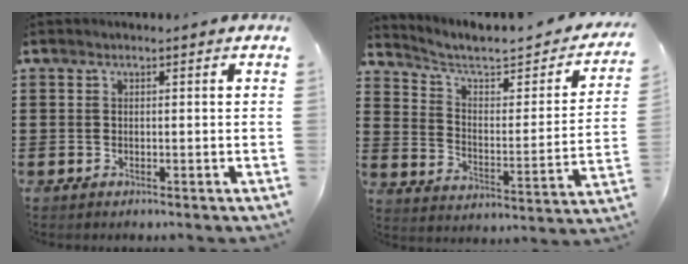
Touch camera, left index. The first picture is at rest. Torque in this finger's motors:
{"motor_torque": [2.14, 0.00, 0.02, 0.00]}